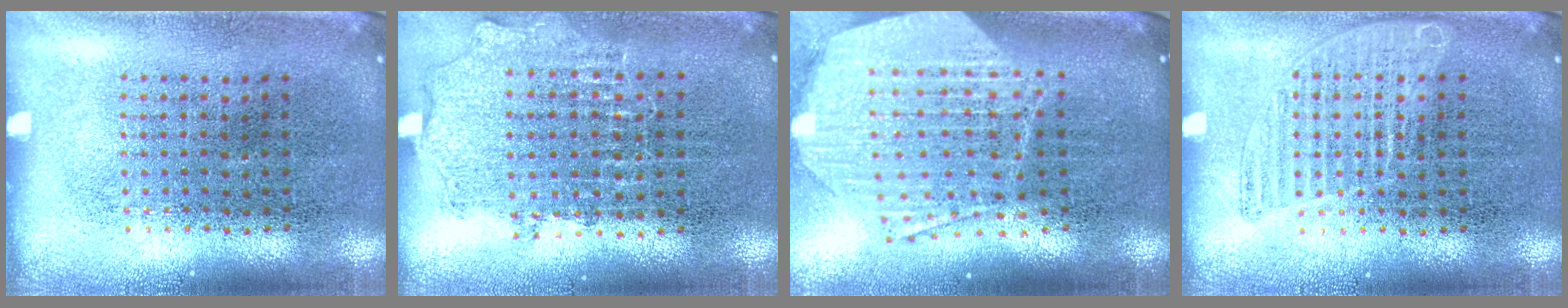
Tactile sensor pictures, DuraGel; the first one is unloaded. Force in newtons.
{"total": 0.9, "press": 0.8, "slide": 0.2}
{"total": 2.7, "press": 2.2, "slide": 1.6}
{"total": 1.4, "press": 1.4, "slide": 0.1}